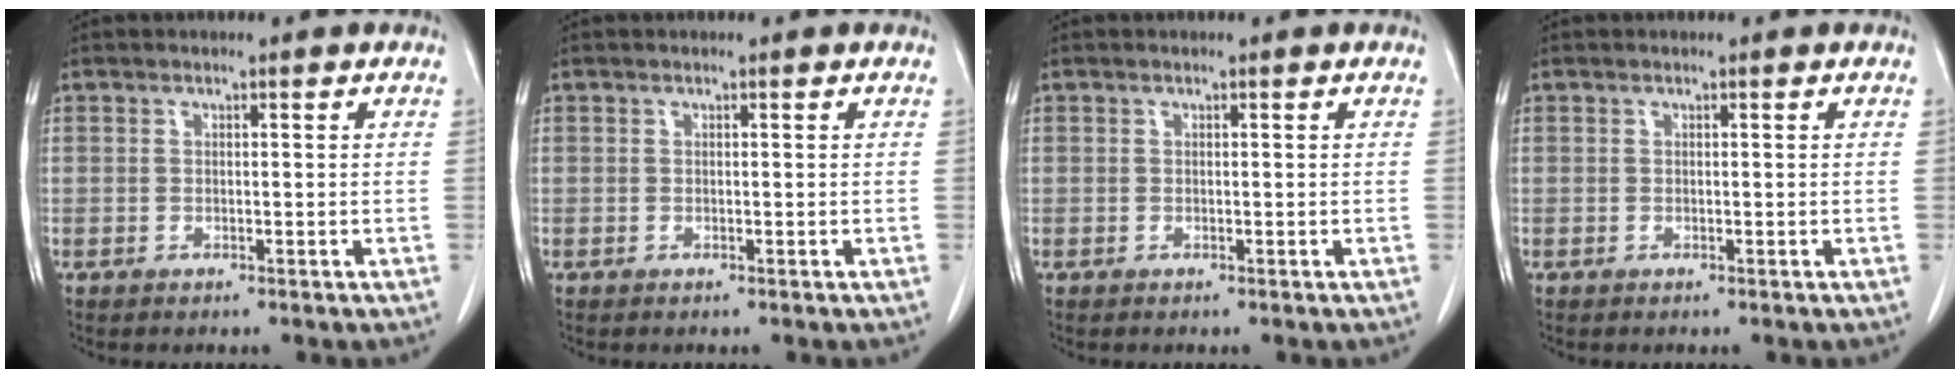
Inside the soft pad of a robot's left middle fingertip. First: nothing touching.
{"total": 0.0}
{"total": 0.0}
{"total": 0.0}